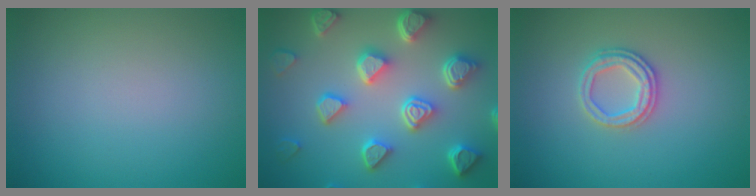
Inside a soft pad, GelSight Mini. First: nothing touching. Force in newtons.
{"total": 7.4, "press": 5.9, "slide": 4.4}
{"total": 2.4, "press": 2.3, "slide": 0.7}